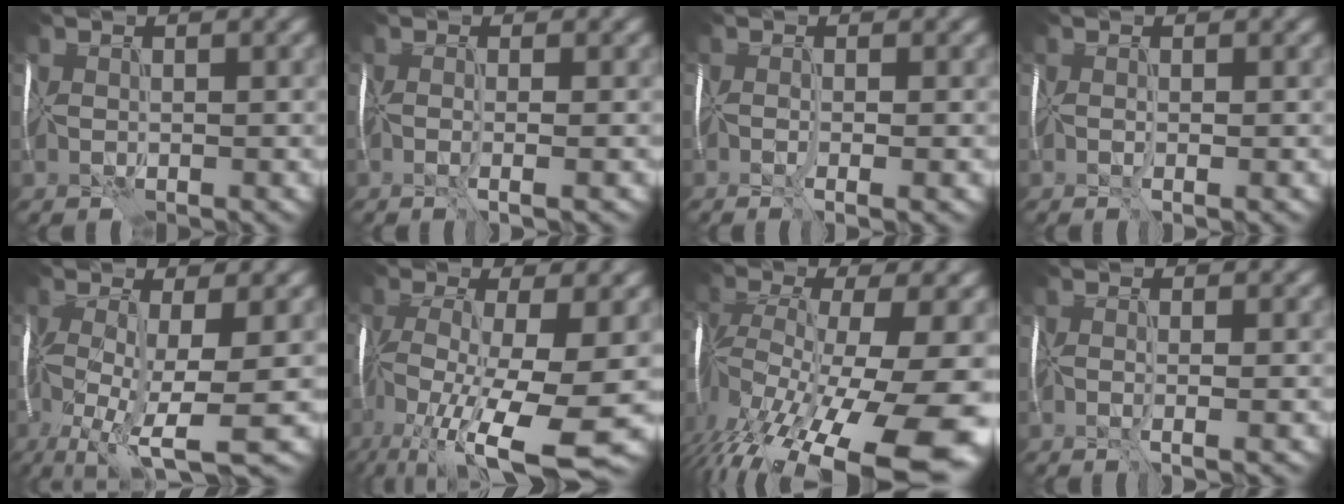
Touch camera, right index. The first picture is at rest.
{"total": 2.1, "force": [-0.9, 0.4, 1.8], "torque": [-0.026, -0.004, -0.006]}
{"total": 2.6, "force": [-1.3, 0.6, 2.2], "torque": [-0.034, -0.003, -0.007]}
{"total": 1.1, "force": [-0.4, 0.2, 1.0], "torque": [-0.013, -0.002, 0.003]}
{"total": 10.1, "force": [-4.0, 2.7, 8.9], "torque": [-0.195, -0.016, -0.063]}
{"total": 13.6, "force": [-5.3, 4.5, 11.7], "torque": [-0.243, -0.009, -0.077]}
{"total": 17.0, "force": [-7.8, 6.9, 13.5], "torque": [-0.249, -0.052, -0.099]}
{"total": 1.8, "force": [-0.7, 0.5, 1.6], "torque": [-0.016, -0.002, -0.002]}